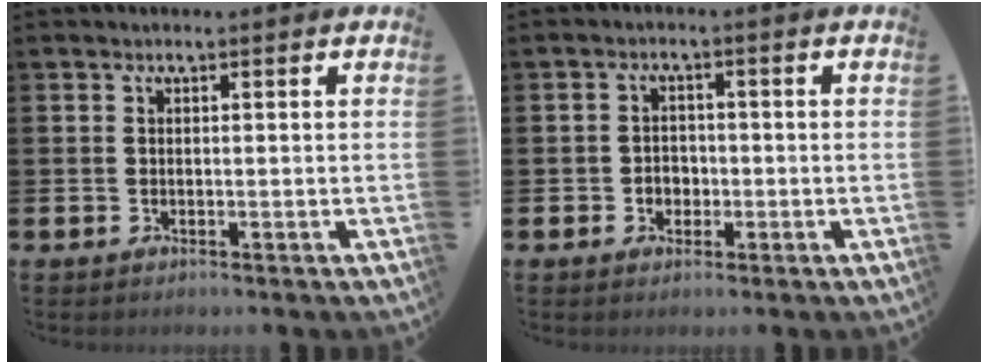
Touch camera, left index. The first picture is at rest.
{"total": 2.2, "force": [-0.6, 2.0, 0.7], "torque": [-0.009, 0.004, -0.018]}